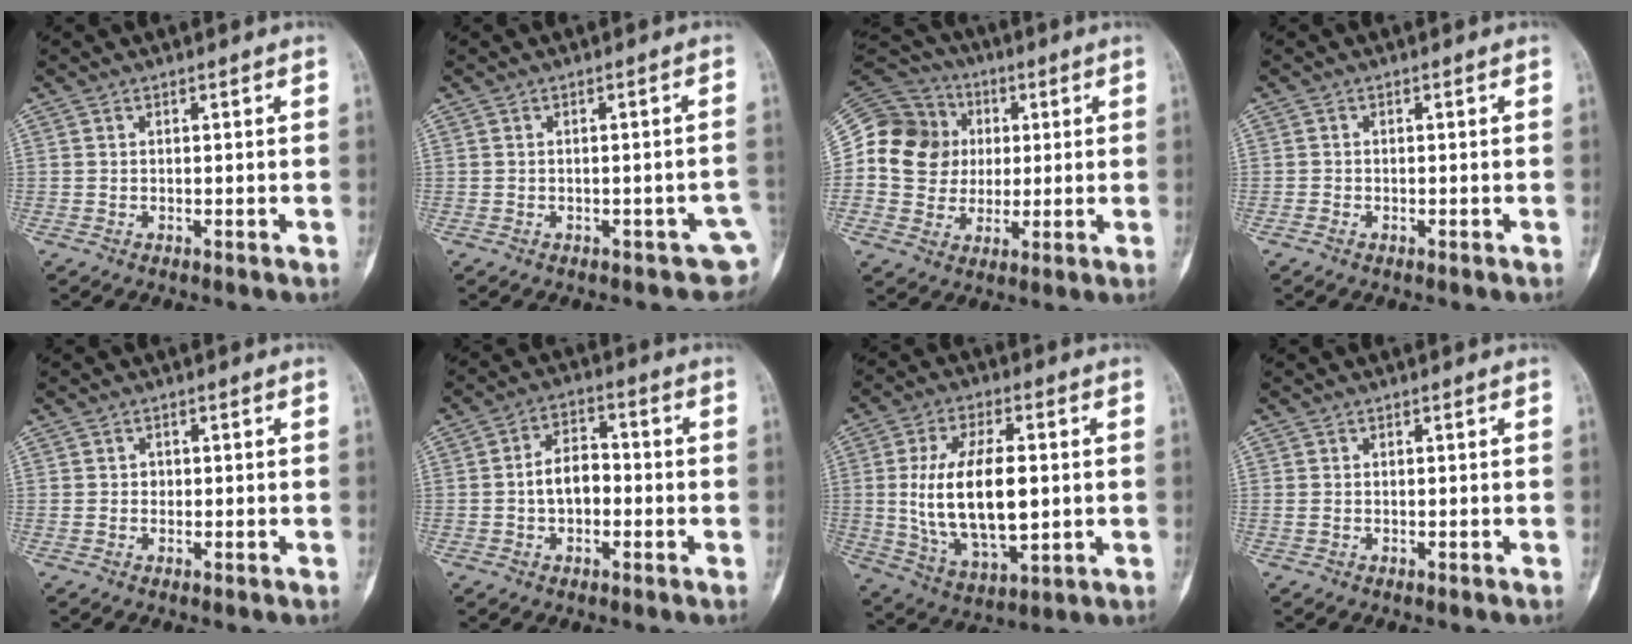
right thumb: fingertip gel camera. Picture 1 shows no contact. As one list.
[{"total": 4.0, "force": [-1.6, 2.3, 2.9], "torque": [-0.013, 0.011, -0.018]}, {"total": 16.5, "force": [1.6, 15.2, 6.2], "torque": [-0.092, 0.031, 0.031]}, {"total": 0.6, "force": [-0.4, 0.3, 0.3], "torque": [-0.009, 0.000, -0.011]}, {"total": 1.0, "force": [0.0, 1.0, 0.4], "torque": [-0.003, 0.002, 0.001]}, {"total": 7.3, "force": [-0.9, 4.8, 5.4], "torque": [-0.076, 0.026, -0.021]}, {"total": 17.8, "force": [0.7, 8.8, 15.4], "torque": [-0.272, -0.007, 0.025]}, {"total": 0.5, "force": [0.0, 0.4, 0.3], "torque": [-0.012, 0.002, 0.002]}]